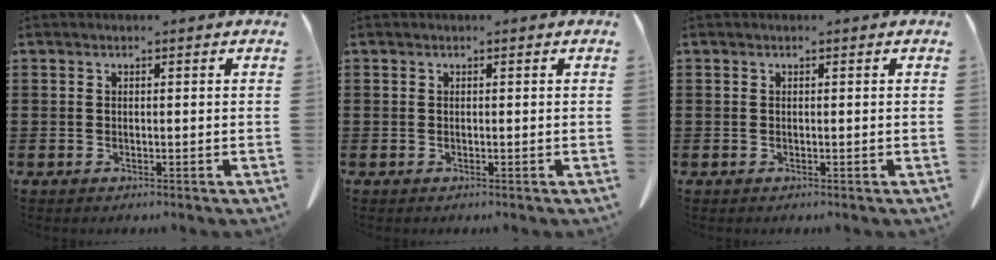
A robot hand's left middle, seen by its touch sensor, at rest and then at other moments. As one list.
[{"total": 0.0}, {"total": 0.0}]